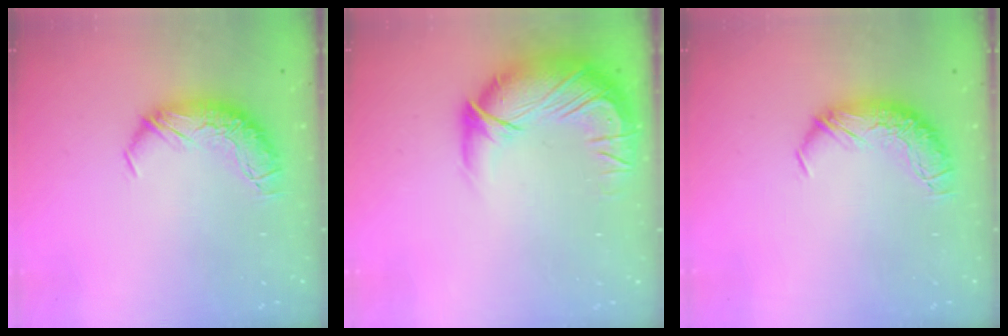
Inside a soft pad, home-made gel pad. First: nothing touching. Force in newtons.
{"total": 4.2, "press": 2.5, "slide": 3.4}
{"total": 0.0}